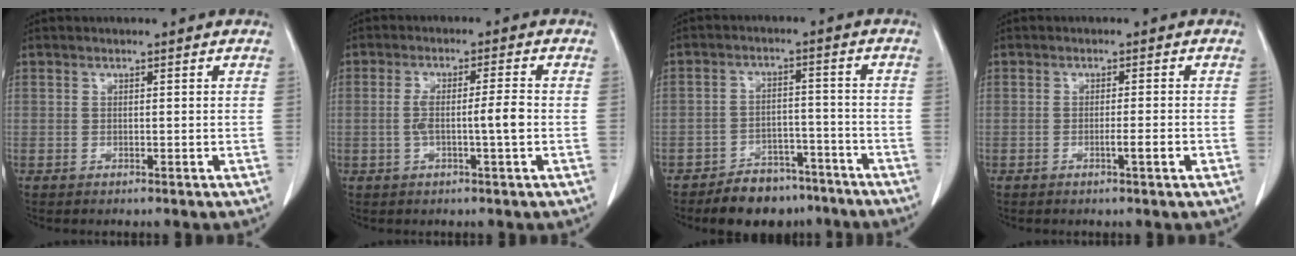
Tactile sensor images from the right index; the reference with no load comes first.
{"total": 5.0, "force": [-0.9, -0.1, 4.9], "torque": [-0.096, 0.008, -0.012]}
{"total": 8.6, "force": [-7.0, 4.5, 2.3], "torque": [-0.019, 0.017, -0.106]}
{"total": 2.2, "force": [-0.9, -0.3, 2.0], "torque": [-0.033, -0.003, -0.016]}